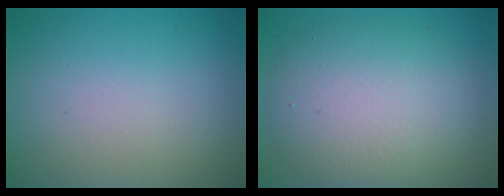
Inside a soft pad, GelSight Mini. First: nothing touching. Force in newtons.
{"total": 7.5, "press": 7.5, "slide": 0.8}